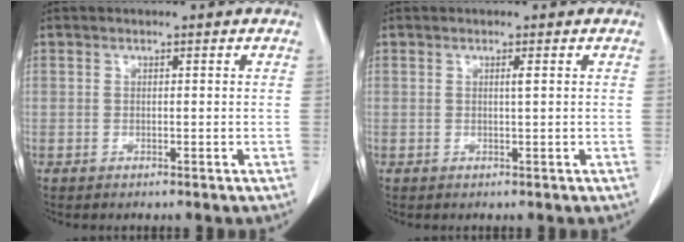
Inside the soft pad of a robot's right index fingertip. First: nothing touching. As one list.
[{"total": 0.7, "force": [0.2, -0.2, 0.7], "torque": [-0.014, -0.001, 0.004]}]